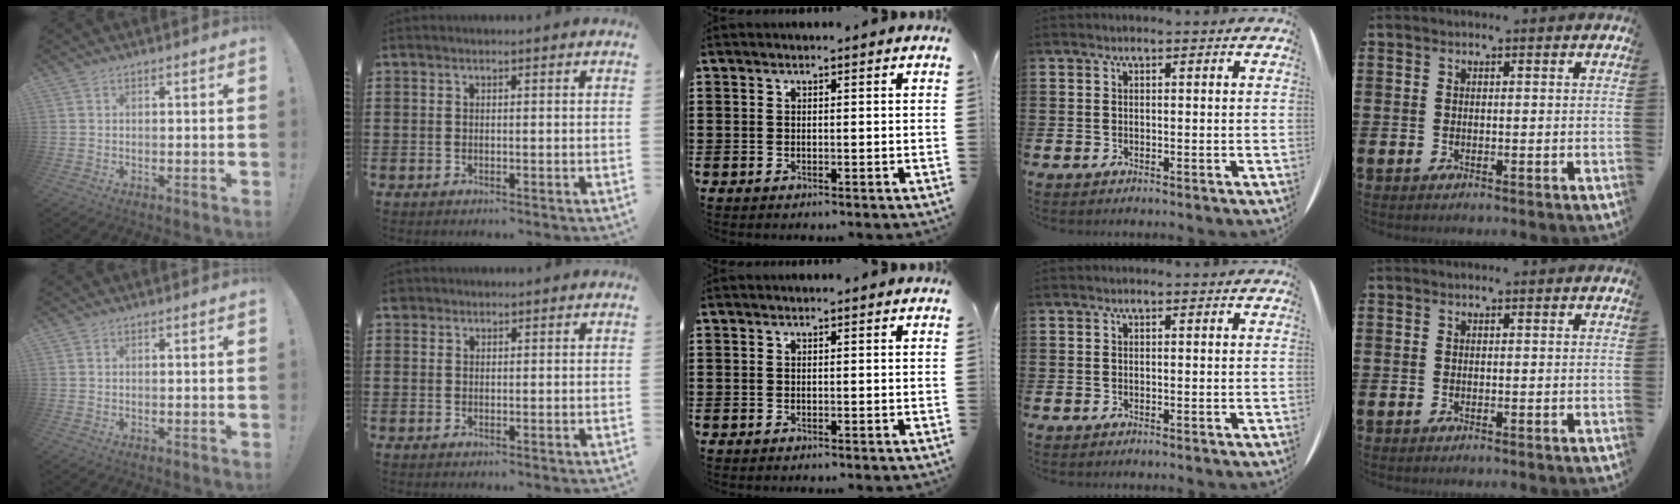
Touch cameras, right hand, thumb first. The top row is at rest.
{"index": {"total": 1.1, "force": [0.8, 0.7, -0.1], "torque": [-0.002, 0.004, 0.015]}}